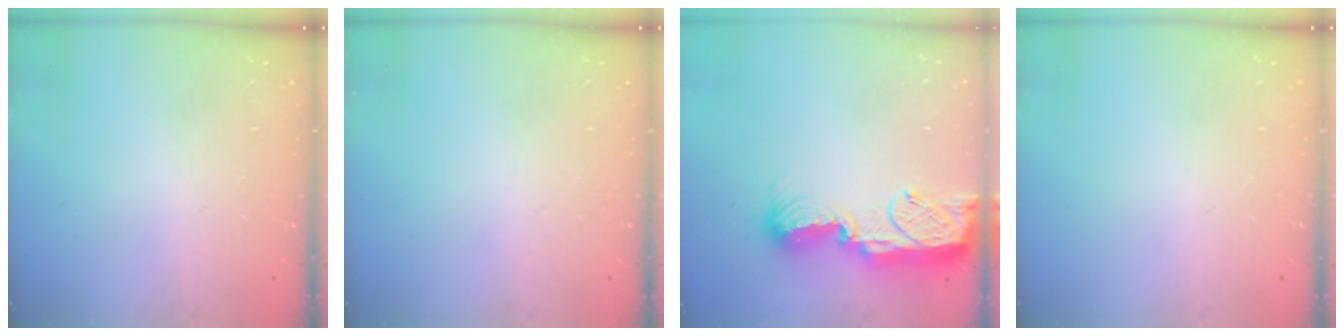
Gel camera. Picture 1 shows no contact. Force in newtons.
{"total": 0.0}
{"total": 13.6, "press": 13.4, "slide": 2.3}
{"total": 0.0}